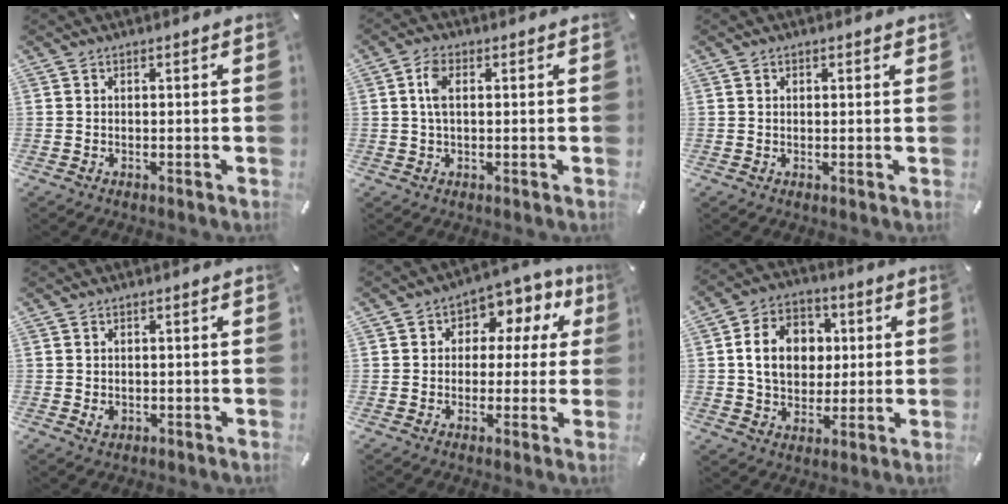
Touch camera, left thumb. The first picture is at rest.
{"total": 4.6, "force": [0.9, 2.3, 3.8], "torque": [-0.095, 0.004, 0.010]}
{"total": 0.7, "force": [0.5, 0.4, 0.2], "torque": [-0.004, 0.003, 0.009]}
{"total": 1.3, "force": [0.0, 1.2, 0.6], "torque": [-0.005, 0.001, -0.003]}
{"total": 7.9, "force": [2.0, 6.4, 4.2], "torque": [-0.055, -0.005, 0.032]}
{"total": 12.5, "force": [1.8, 10.2, 7.0], "torque": [-0.125, 0.014, 0.033]}